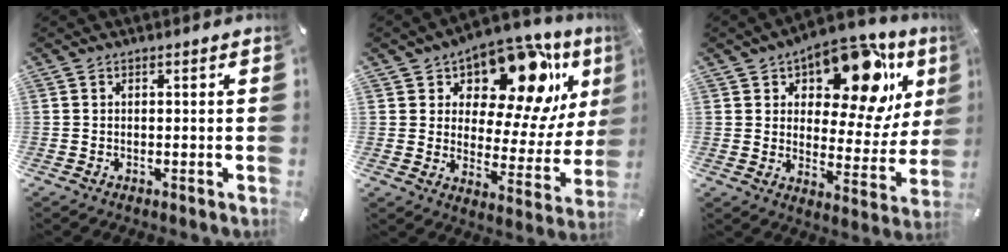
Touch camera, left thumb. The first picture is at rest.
{"total": 16.5, "force": [11.1, 8.2, 8.9], "torque": [-0.130, -0.089, 0.185]}
{"total": 19.1, "force": [11.8, 9.4, 11.8], "torque": [-0.161, -0.081, 0.193]}